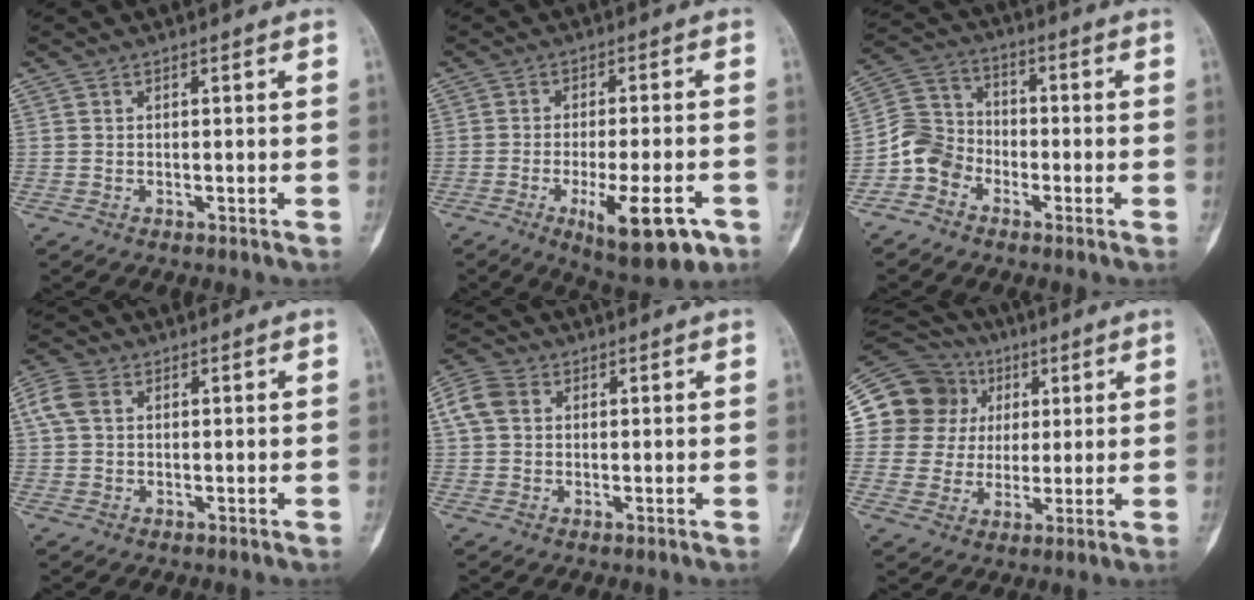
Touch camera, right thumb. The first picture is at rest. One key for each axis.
{"total": 12.6, "fx": -5.6, "fy": 3.8, "fz": 10.6, "tx": -0.153, "ty": 0.008, "tz": -0.075}
{"total": 7.6, "fx": -3.7, "fy": 6.4, "fz": 2.0, "tx": -0.028, "ty": 0.041, "tz": -0.084}
{"total": 4.8, "fx": 1.4, "fy": 3.3, "fz": 3.1, "tx": -0.082, "ty": 0.015, "tz": 0.027}
{"total": 5.7, "fx": 1.5, "fy": 4.4, "fz": 3.3, "tx": -0.070, "ty": 0.016, "tz": 0.025}
{"total": 17.7, "fx": 4.9, "fy": 16.4, "fz": 4.4, "tx": -0.056, "ty": 0.042, "tz": 0.100}